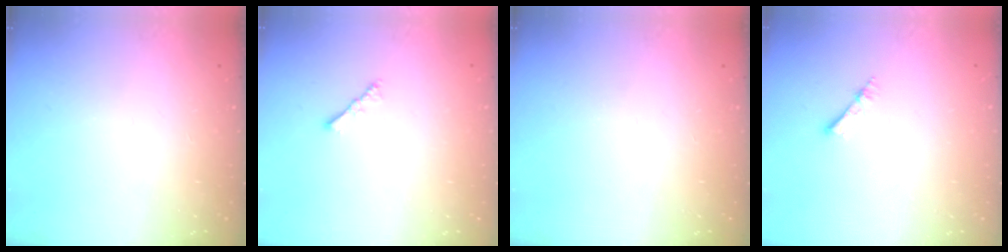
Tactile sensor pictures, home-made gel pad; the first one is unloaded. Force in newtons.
{"total": 2.2, "press": 2.1, "slide": 0.5}
{"total": 0.0}
{"total": 3.7, "press": 3.7, "slide": 0.5}